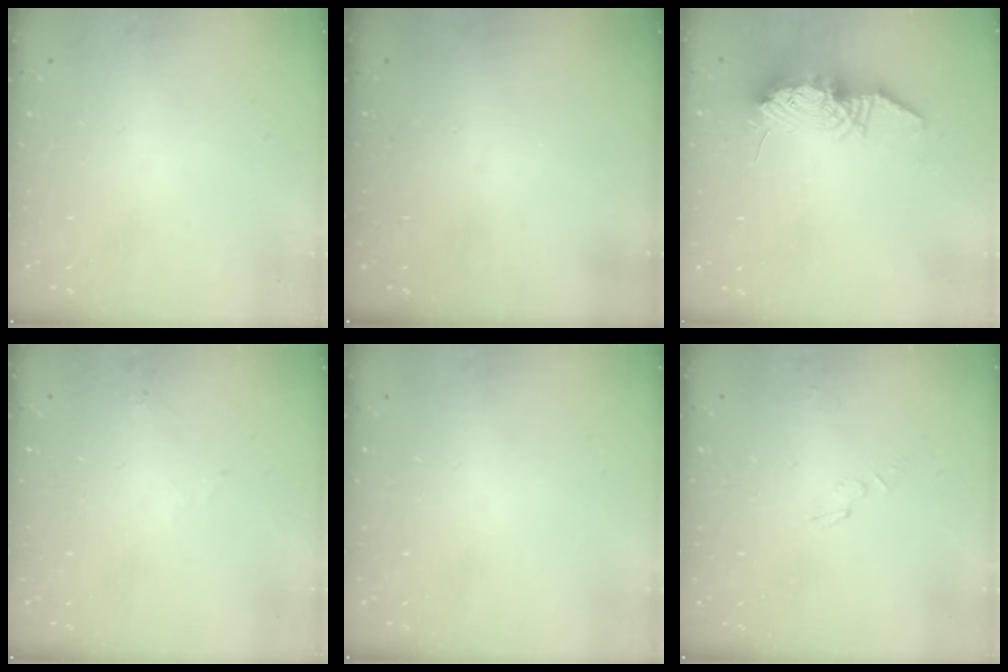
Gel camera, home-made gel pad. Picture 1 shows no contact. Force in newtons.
{"total": 0.0}
{"total": 12.1, "press": 12.1, "slide": 1.3}
{"total": 3.8, "press": 3.1, "slide": 2.2}
{"total": 0.0}
{"total": 2.9, "press": 2.9, "slide": 0.3}